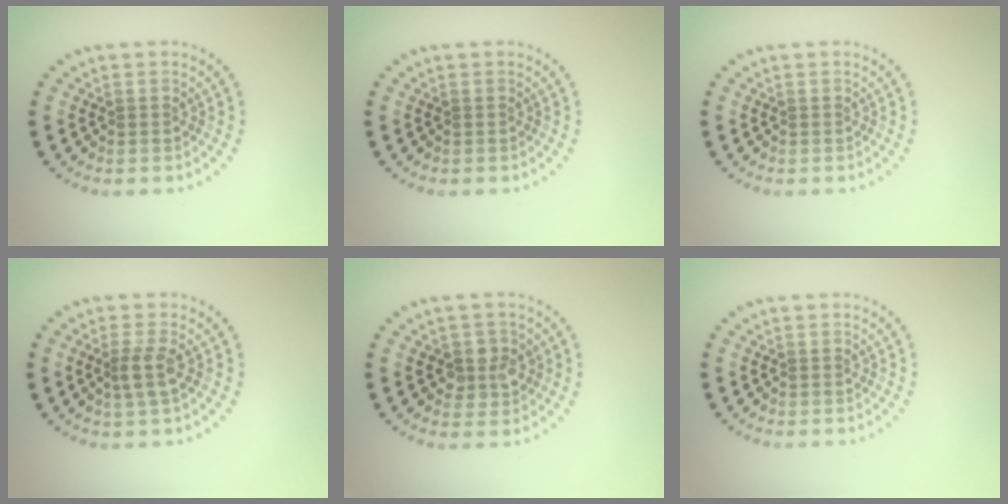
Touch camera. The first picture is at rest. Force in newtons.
{"total": 0.0}
{"total": 0.0}
{"total": 2.1, "press": 1.8, "slide": 1.2}
{"total": 2.8, "press": 2.7, "slide": 0.9}
{"total": 0.0}